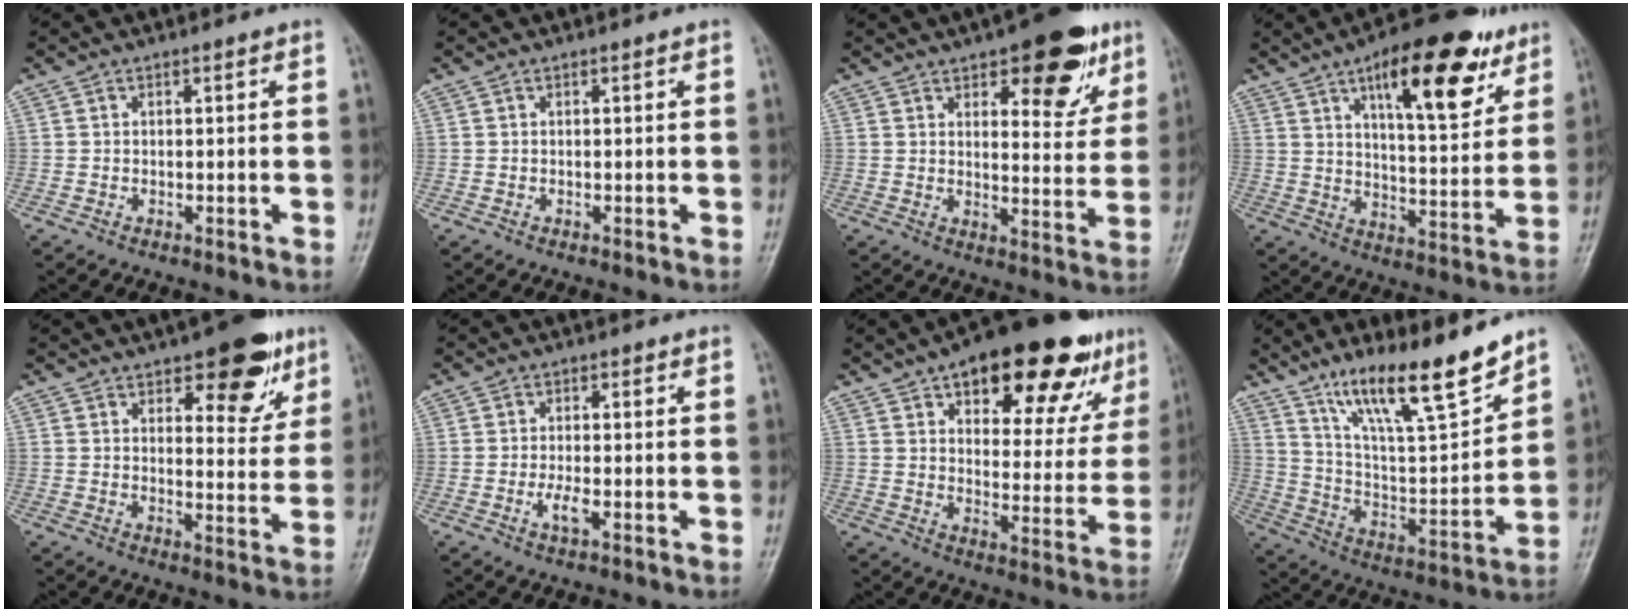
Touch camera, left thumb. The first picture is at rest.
{"total": 0.0}
{"total": 14.2, "force": [7.8, 6.0, 10.3], "torque": [-0.088, -0.032, 0.104]}
{"total": 19.1, "force": [10.3, 7.0, 14.5], "torque": [-0.172, -0.036, 0.155]}
{"total": 11.9, "force": [6.8, 5.2, 8.3], "torque": [-0.066, -0.031, 0.088]}
{"total": 2.9, "force": [-0.9, 1.1, 2.6], "torque": [-0.051, -0.003, -0.020]}
{"total": 23.6, "force": [13.9, 10.0, 16.2], "torque": [-0.180, -0.022, 0.199]}
{"total": 18.1, "force": [13.2, 3.6, 11.9], "torque": [-0.169, -0.078, 0.238]}